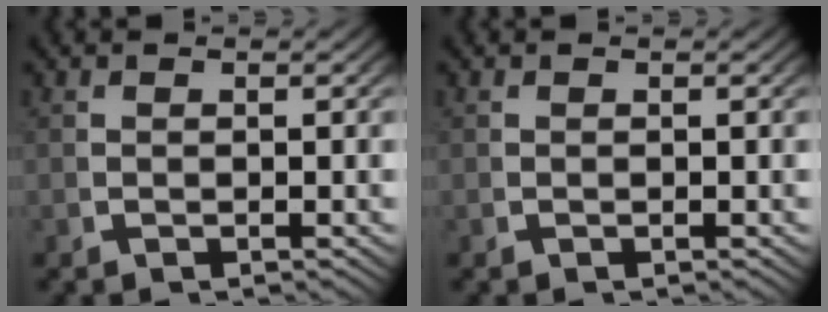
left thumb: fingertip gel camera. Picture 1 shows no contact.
{"total": 0.0}